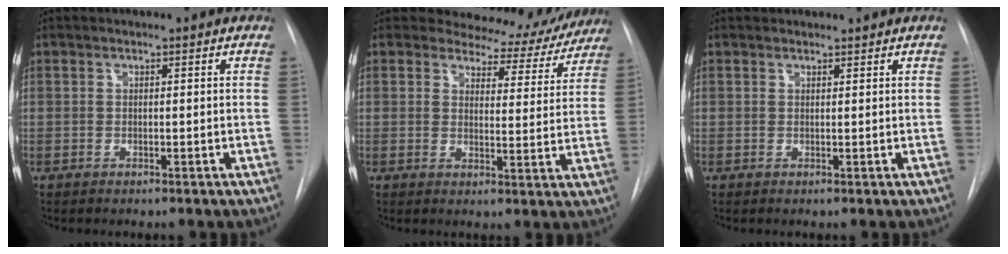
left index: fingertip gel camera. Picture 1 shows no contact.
{"total": 10.8, "force": [10.0, 3.9, 0.7], "torque": [0.015, -0.028, 0.098]}
{"total": 1.6, "force": [1.6, 0.4, 0.0], "torque": [-0.004, 0.012, 0.023]}